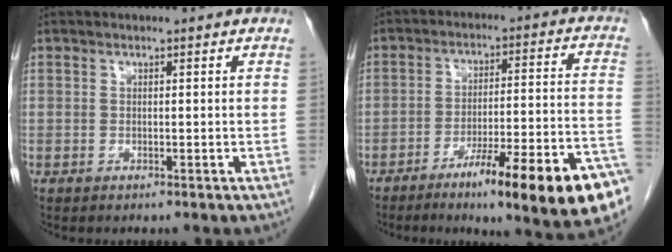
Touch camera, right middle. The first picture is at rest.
{"total": 19.1, "force": [-11.4, 1.4, 15.3], "torque": [-0.155, 0.007, -0.165]}